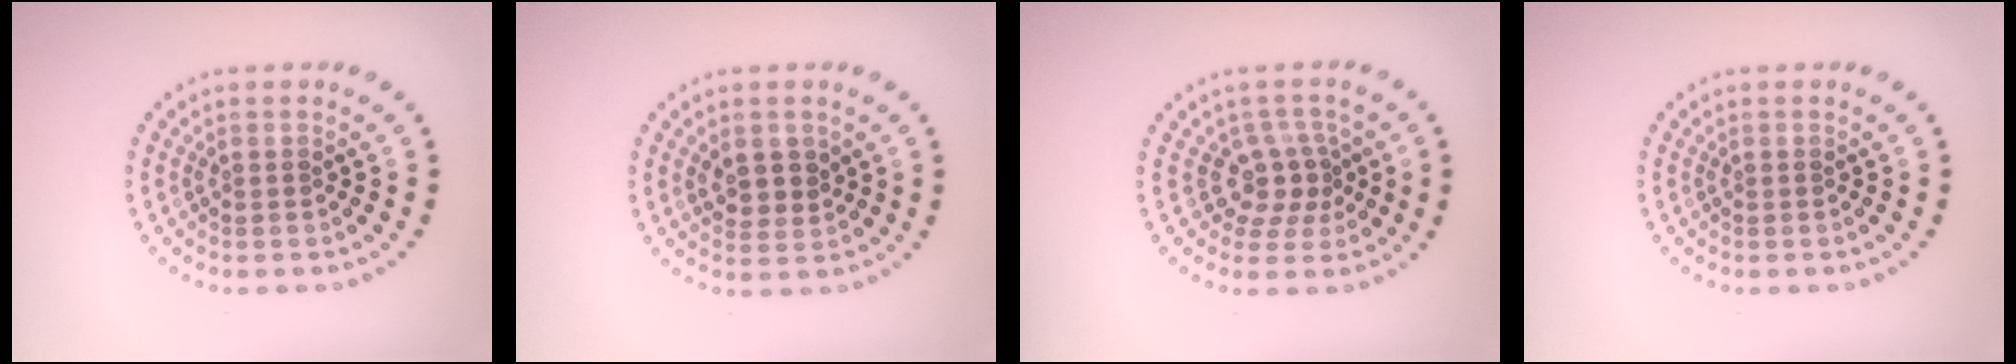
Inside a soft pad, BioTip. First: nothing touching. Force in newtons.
{"total": 2.4, "press": 2.3, "slide": 0.9}
{"total": 2.9, "press": 2.3, "slide": 1.8}
{"total": 0.0}